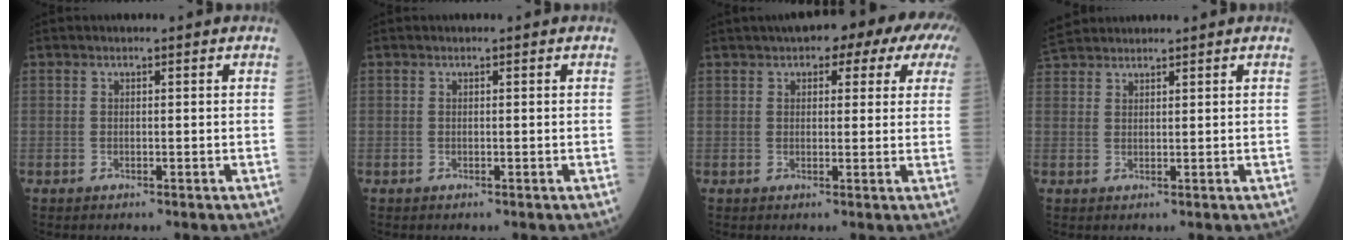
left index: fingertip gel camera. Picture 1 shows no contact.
{"total": 0.0}
{"total": 12.4, "force": [7.5, 4.7, 8.7], "torque": [-0.105, 0.045, 0.081]}
{"total": 3.8, "force": [3.7, 0.5, 0.6], "torque": [-0.023, 0.027, 0.075]}